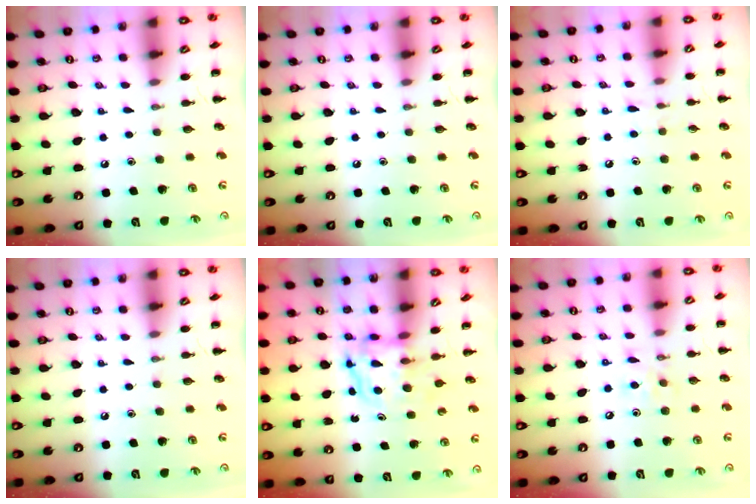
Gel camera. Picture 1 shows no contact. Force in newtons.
{"total": 0.0}
{"total": 4.6, "press": 4.2, "slide": 2.0}
{"total": 0.0}
{"total": 4.0, "press": 4.0, "slide": 0.4}
{"total": 5.6, "press": 5.5, "slide": 0.7}